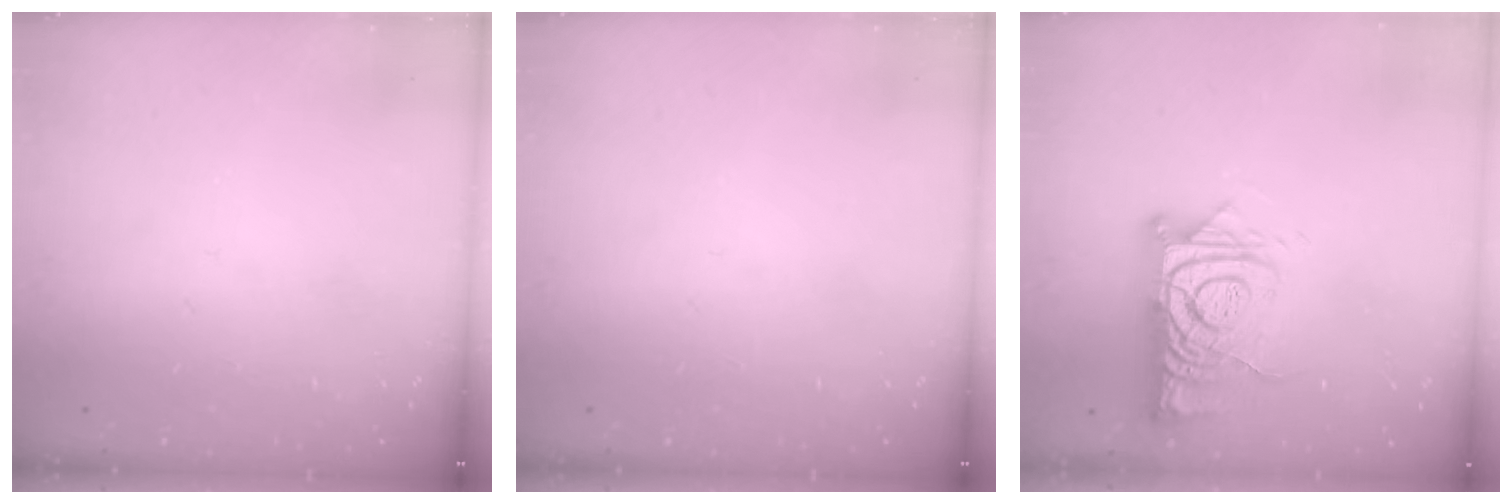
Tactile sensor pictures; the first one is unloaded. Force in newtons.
{"total": 0.0}
{"total": 13.3, "press": 13.3, "slide": 1.1}